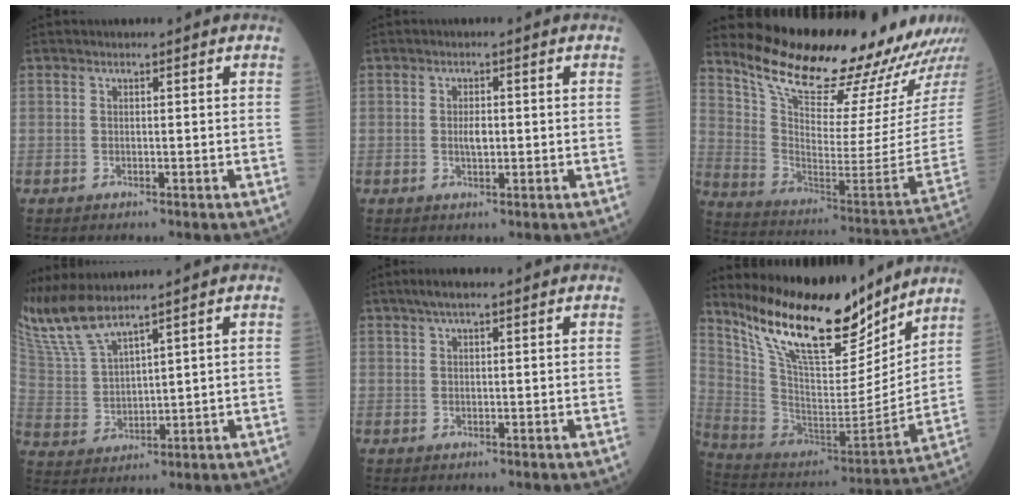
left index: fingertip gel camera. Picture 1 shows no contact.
{"total": 2.0, "force": [-0.2, 0.8, 1.8], "torque": [-0.035, -0.003, -0.004]}
{"total": 25.4, "force": [22.9, 1.4, 11.0], "torque": [-0.189, -0.108, 0.332]}
{"total": 9.6, "force": [8.4, 0.5, 4.7], "torque": [-0.119, 0.003, 0.182]}
{"total": 3.6, "force": [2.4, 0.8, 2.5], "torque": [-0.048, 0.016, 0.041]}
{"total": 21.2, "force": [16.9, 5.6, 11.5], "torque": [-0.204, -0.023, 0.299]}